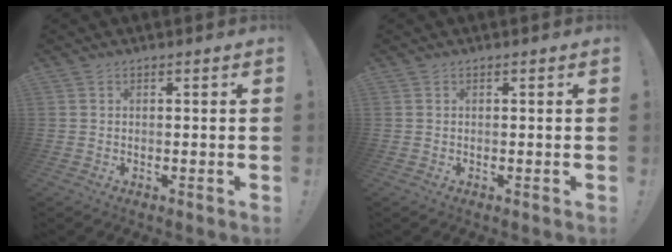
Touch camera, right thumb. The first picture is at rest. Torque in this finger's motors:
{"motor_torque": [0.00, 0.00, 0.00, 0.00, 0.00]}